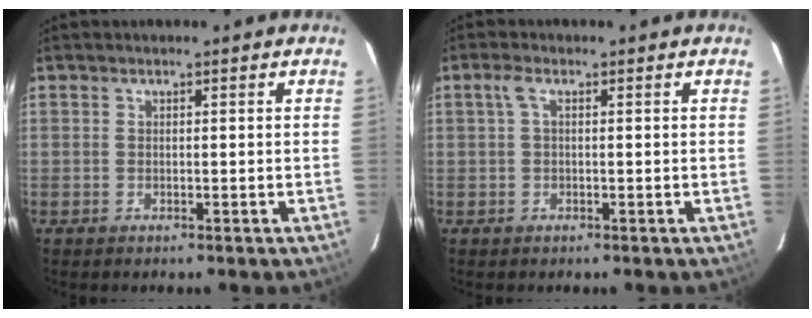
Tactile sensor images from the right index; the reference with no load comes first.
{"total": 1.9, "force": [0.4, 0.6, 1.8], "torque": [-0.039, 0.008, 0.006]}